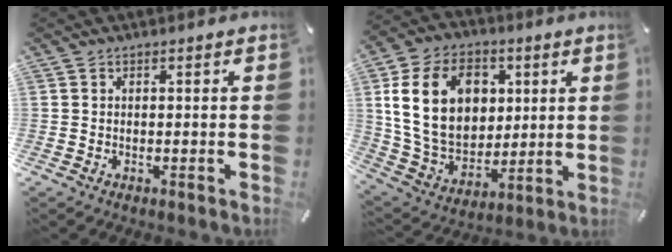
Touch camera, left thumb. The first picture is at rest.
{"total": 19.6, "force": [4.9, 15.1, 11.6], "torque": [-0.223, -0.003, 0.092]}